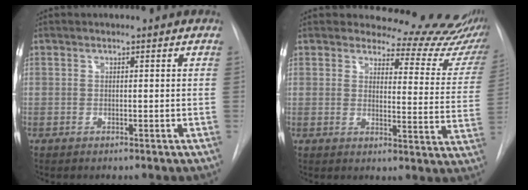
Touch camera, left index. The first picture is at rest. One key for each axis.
{"total": 16.7, "fx": 16.2, "fy": 3.7, "fz": 1.9, "tx": 0.015, "ty": -0.106, "tz": 0.154}